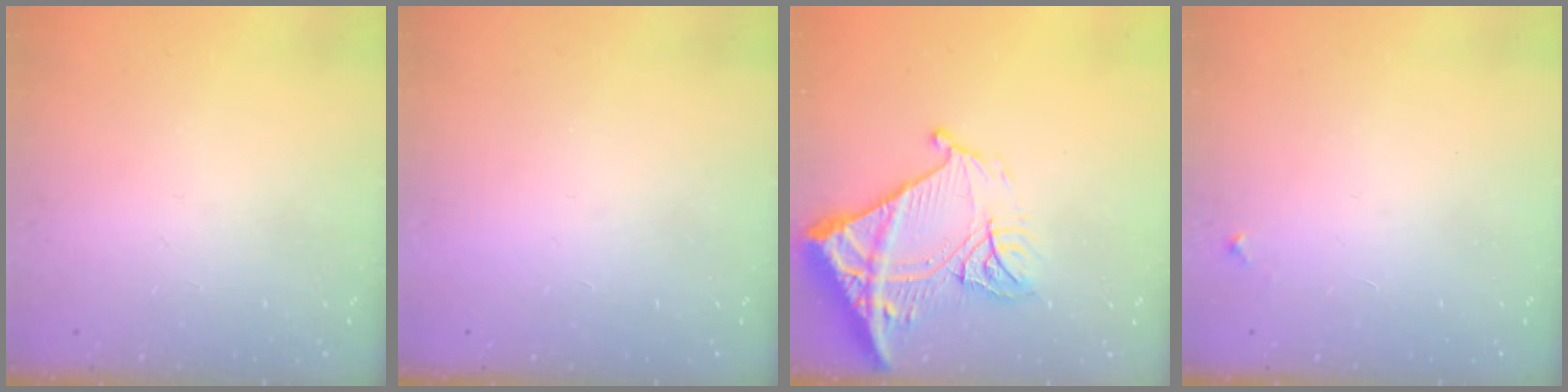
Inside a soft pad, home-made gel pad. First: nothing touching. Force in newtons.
{"total": 1.5, "press": 1.5, "slide": 0.1}
{"total": 19.3, "press": 19.2, "slide": 2.2}
{"total": 3.3, "press": 3.2, "slide": 0.3}